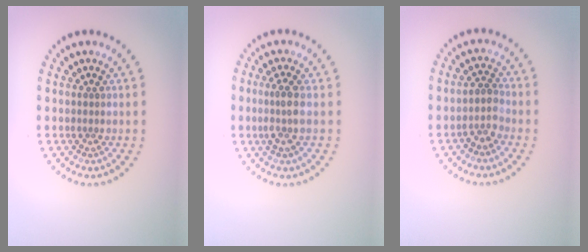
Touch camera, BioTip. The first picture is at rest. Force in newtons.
{"total": 2.0, "press": 1.8, "slide": 1.0}
{"total": 2.0, "press": 1.6, "slide": 1.2}